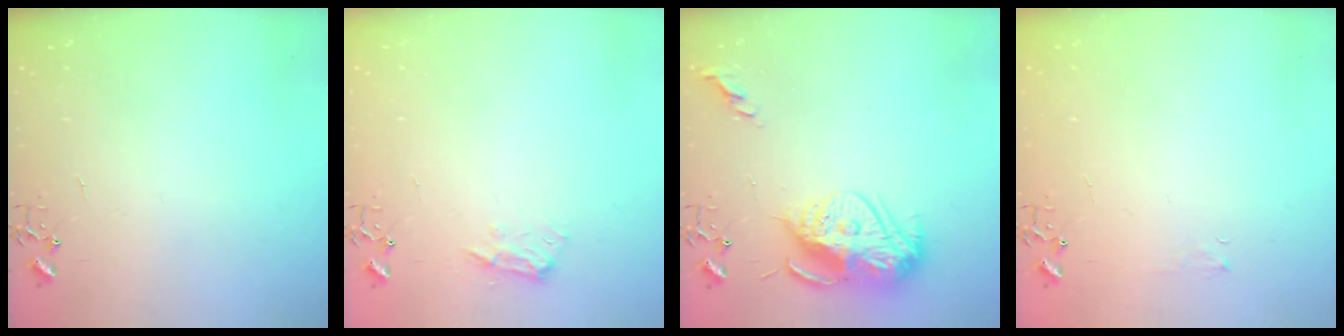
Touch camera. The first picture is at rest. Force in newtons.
{"total": 9.0, "press": 8.9, "slide": 1.1}
{"total": 15.6, "press": 15.6, "slide": 1.2}
{"total": 3.8, "press": 3.8, "slide": 0.5}